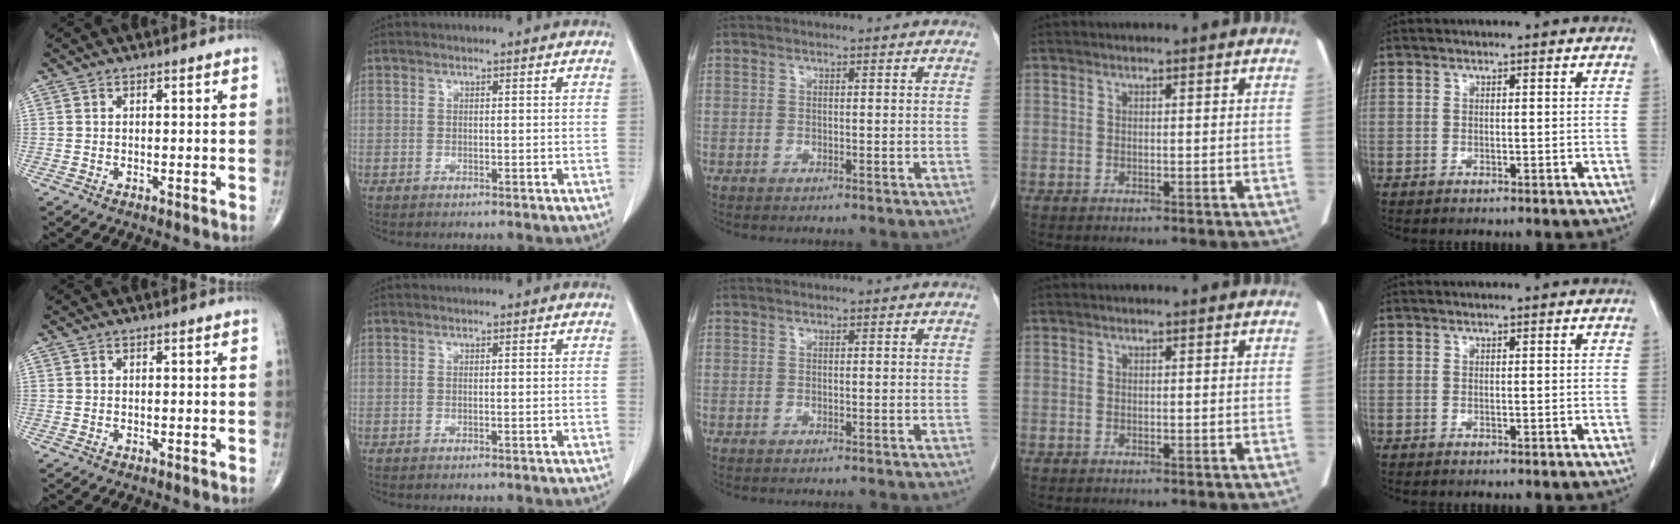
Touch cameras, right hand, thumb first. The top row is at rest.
{}